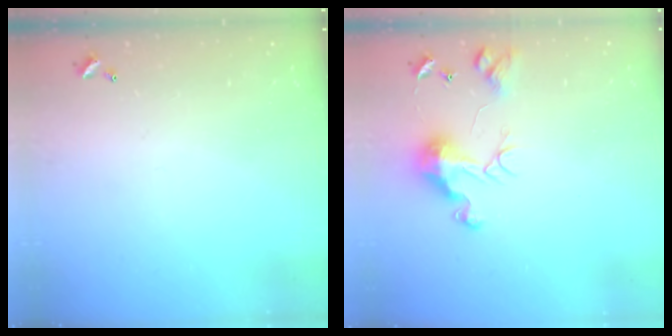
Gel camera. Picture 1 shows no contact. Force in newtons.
{"total": 10.0, "press": 9.9, "slide": 1.6}